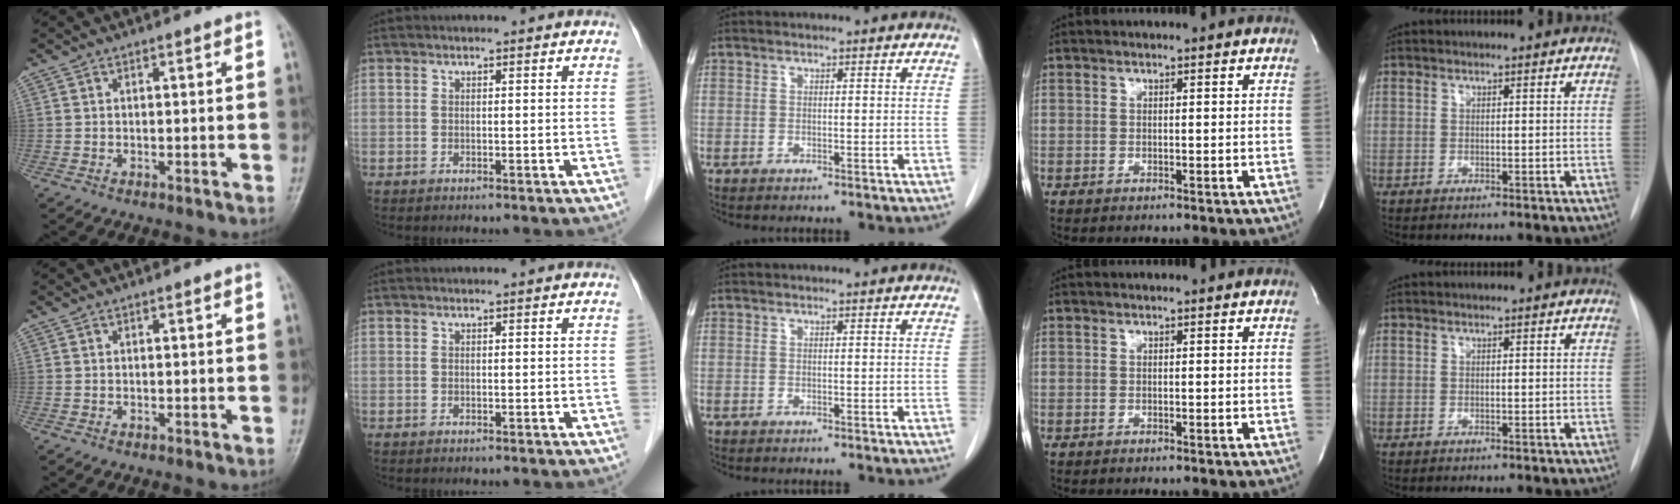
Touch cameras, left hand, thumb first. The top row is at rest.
{}